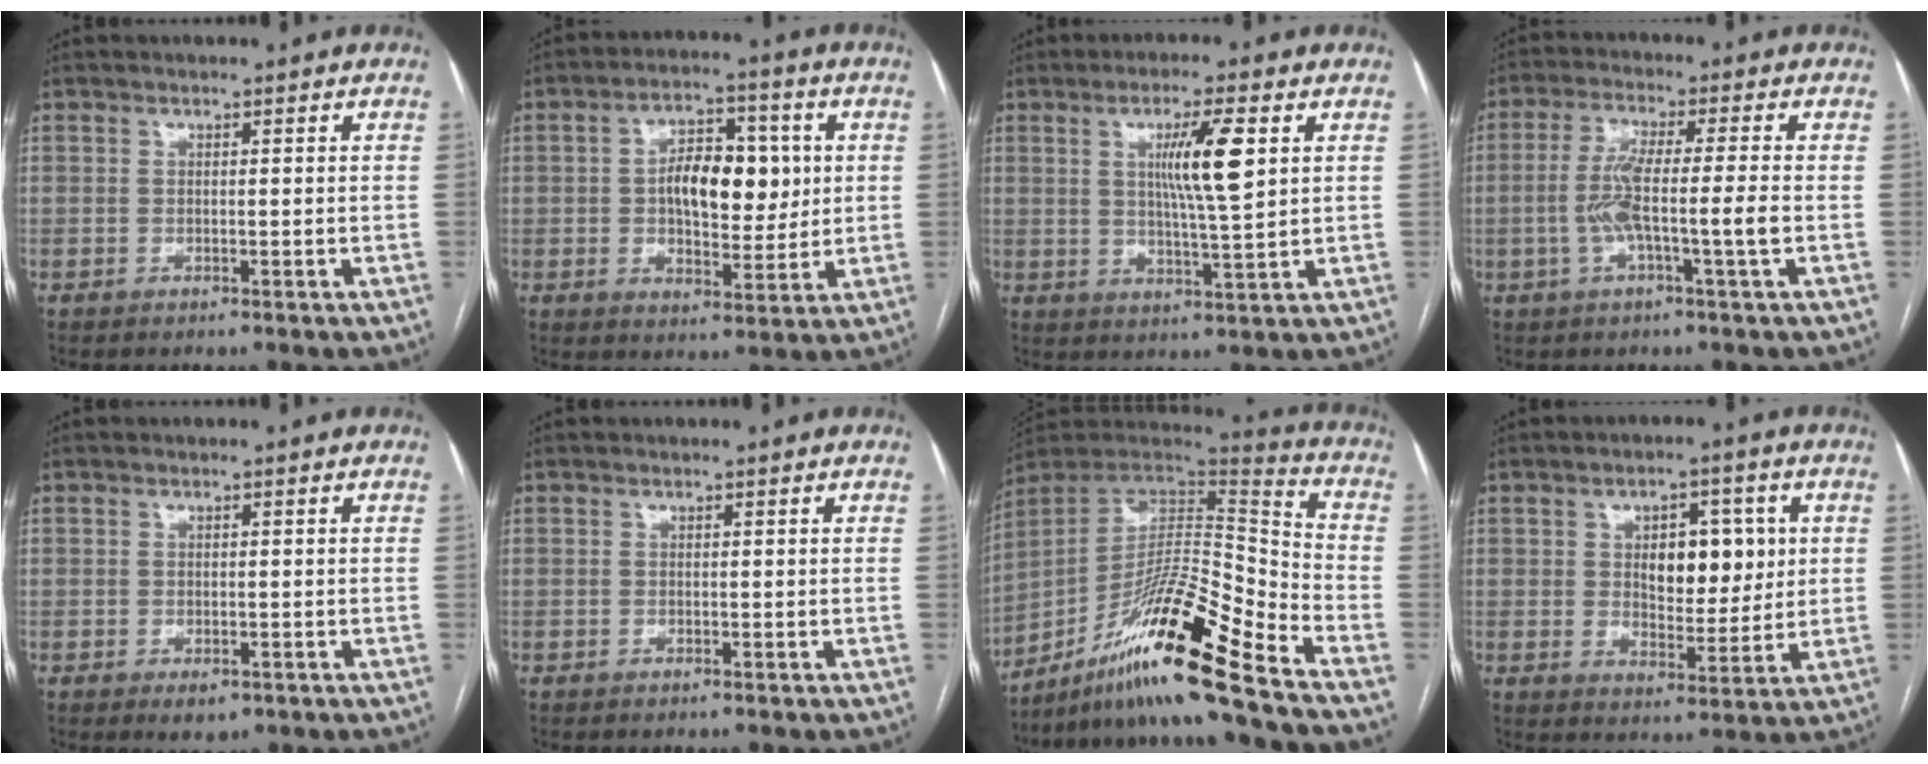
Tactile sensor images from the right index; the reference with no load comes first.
{"total": 10.6, "force": [1.1, 5.3, 9.2], "torque": [-0.149, 0.016, 0.023]}
{"total": 8.3, "force": [2.4, 0.2, 8.0], "torque": [-0.141, -0.004, 0.041]}
{"total": 7.6, "force": [-1.6, -0.3, 7.4], "torque": [-0.149, 0.005, -0.030]}
{"total": 2.4, "force": [-1.2, 1.5, 1.5], "torque": [-0.016, -0.001, -0.007]}
{"total": 0.0}
{"total": 20.5, "force": [-13.8, -0.2, 15.2], "torque": [-0.283, -0.007, -0.248]}
{"total": 8.7, "force": [1.9, 4.4, 7.2], "torque": [-0.101, 0.007, 0.036]}